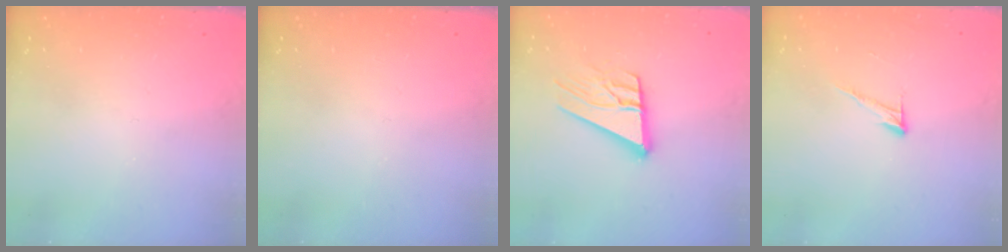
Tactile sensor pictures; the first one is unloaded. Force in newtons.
{"total": 0.0}
{"total": 14.1, "press": 13.9, "slide": 2.4}
{"total": 6.6, "press": 6.6, "slide": 0.3}